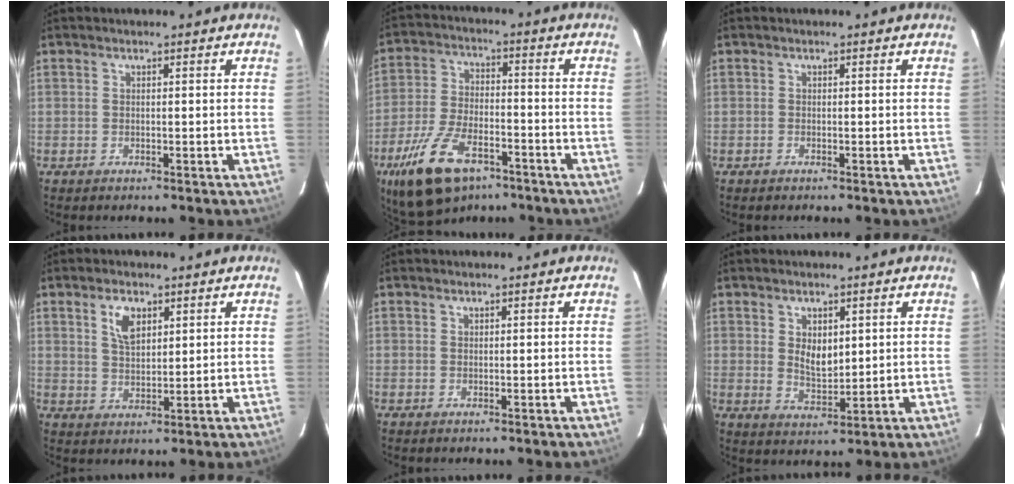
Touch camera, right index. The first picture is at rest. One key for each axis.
{"total": 16.3, "fx": -9.9, "fy": 7.7, "fz": 10.4, "tx": -0.220, "ty": -0.021, "tz": -0.177}
{"total": 0.0}
{"total": 5.4, "fx": 2.6, "fy": 2.8, "fz": 3.8, "tx": -0.066, "ty": 0.006, "tz": 0.051}
{"total": 0.0}
{"total": 5.2, "fx": 1.5, "fy": 3.1, "fz": 3.9, "tx": -0.062, "ty": -0.004, "tz": 0.032}